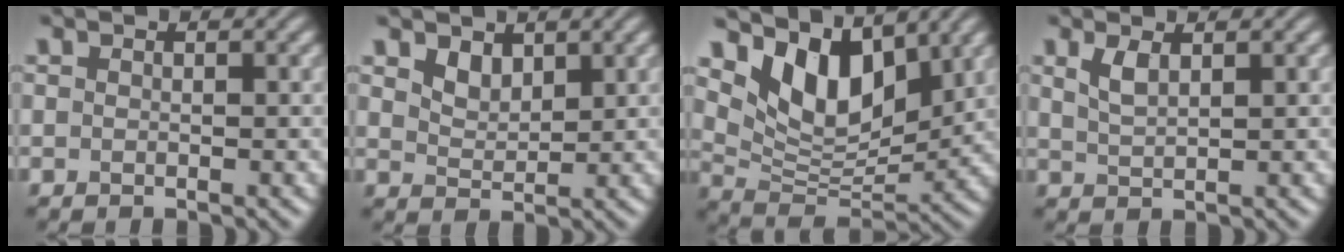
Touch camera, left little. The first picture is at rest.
{"total": 2.0, "force": [1.4, 1.2, 0.9], "torque": [-0.022, -0.004, 0.029]}
{"total": 8.1, "force": [4.7, 4.3, 5.1], "torque": [-0.093, -0.011, 0.084]}
{"total": 1.8, "force": [1.1, 0.6, 1.4], "torque": [-0.032, 0.000, 0.025]}